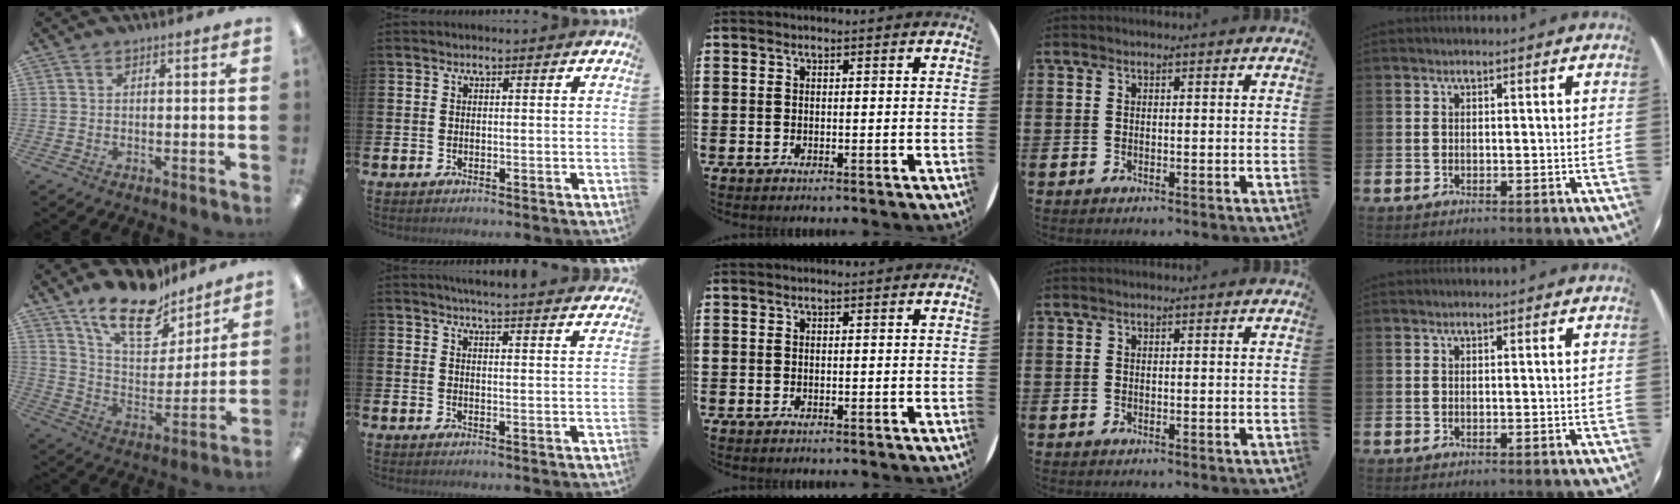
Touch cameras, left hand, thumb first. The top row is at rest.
{"thumb": {"total": 18.0, "force": [13.8, 7.7, 8.5], "torque": [-0.147, -0.085, 0.244]}, "index": {"total": 4.5, "force": [4.4, -0.6, 0.6], "torque": [-0.018, -0.025, 0.077]}}